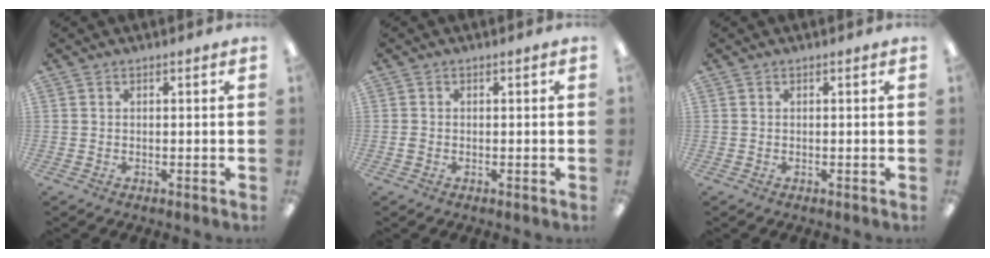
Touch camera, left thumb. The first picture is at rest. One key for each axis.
{"total": 0.8, "fx": -0.3, "fy": 0.6, "fz": 0.5, "tx": -0.009, "ty": 0.002, "tz": -0.008}
{"total": 0.0}